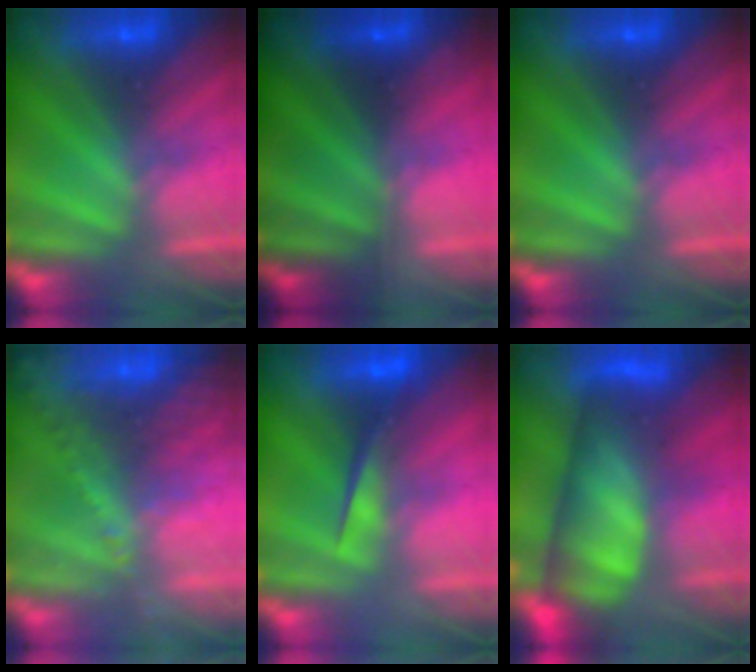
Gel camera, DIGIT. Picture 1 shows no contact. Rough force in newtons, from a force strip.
{"total": 1.6}
{"total": 0.0}
{"total": 6.9}
{"total": 4.6}
{"total": 7.9}